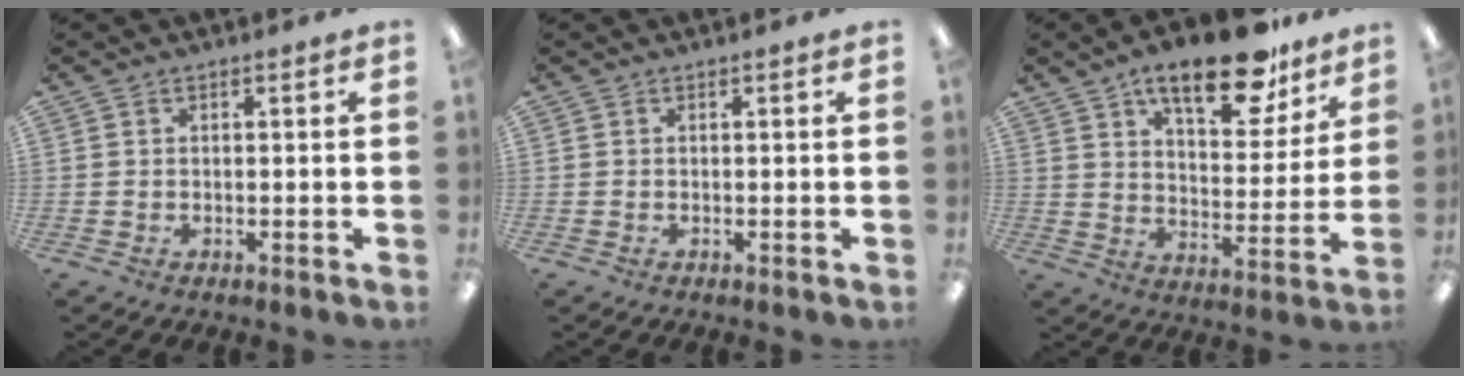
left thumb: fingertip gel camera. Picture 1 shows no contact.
{"total": 0.0}
{"total": 17.5, "force": [12.4, 6.8, 10.2], "torque": [-0.141, -0.069, 0.204]}